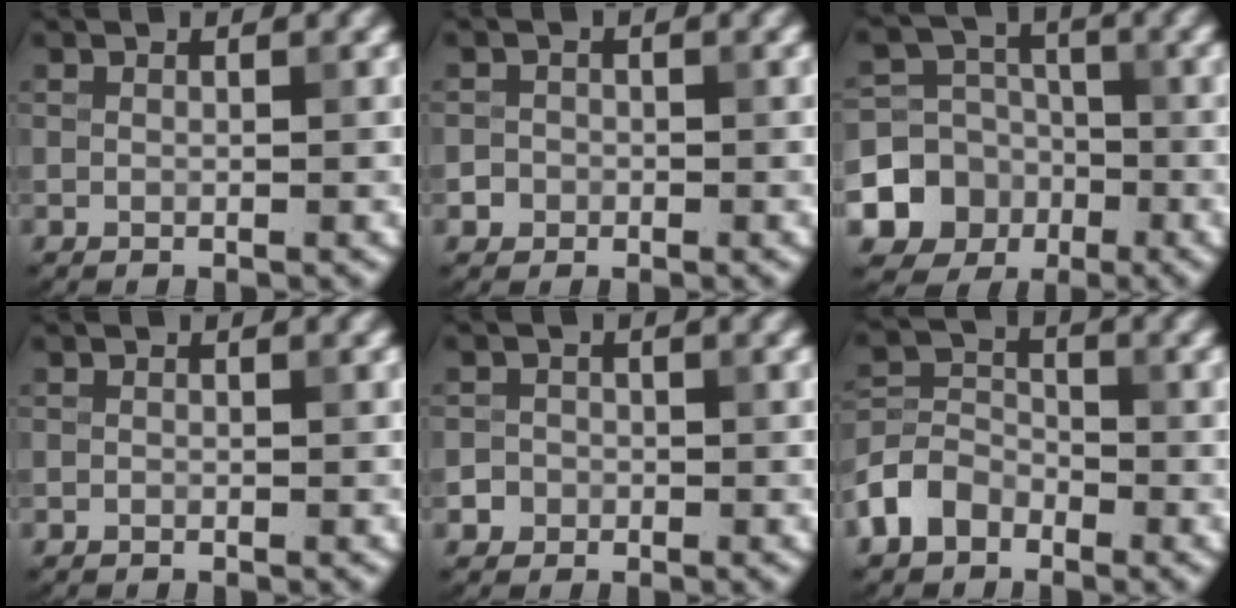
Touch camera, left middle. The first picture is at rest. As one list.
[{"total": 1.3, "force": [-0.6, 1.2, 0.2], "torque": [0.006, 0.005, -0.009]}, {"total": 8.3, "force": [-3.2, 7.4, 1.8], "torque": [-0.021, -0.016, -0.079]}, {"total": 0.0}, {"total": 1.8, "force": [-0.8, 1.6, 0.2], "torque": [0.011, 0.005, -0.015]}, {"total": 4.2, "force": [-2.6, 2.9, 1.5], "torque": [-0.032, 0.005, -0.060]}]